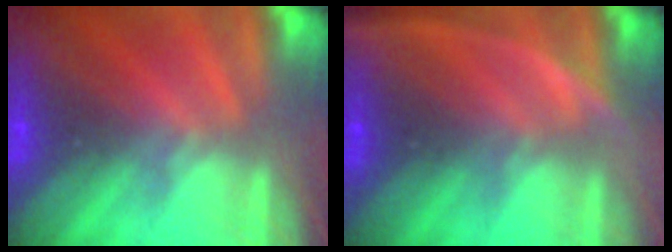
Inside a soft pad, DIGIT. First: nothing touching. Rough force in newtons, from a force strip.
{"total": 3.0}